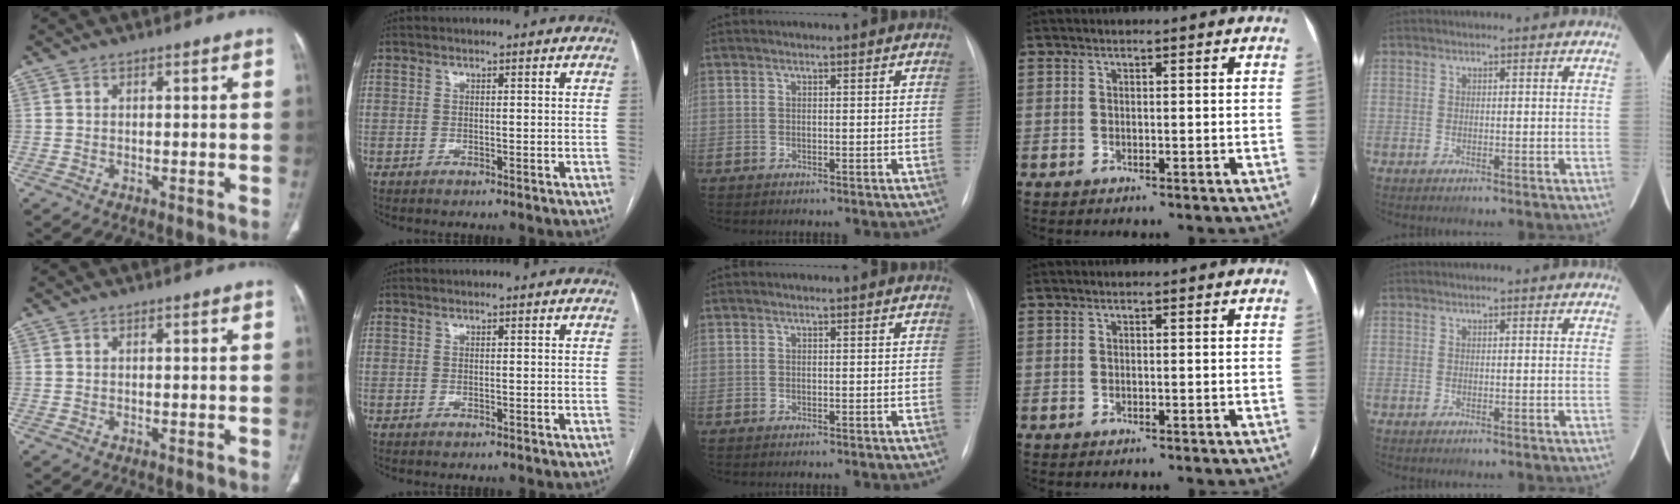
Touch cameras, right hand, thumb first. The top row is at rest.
{}